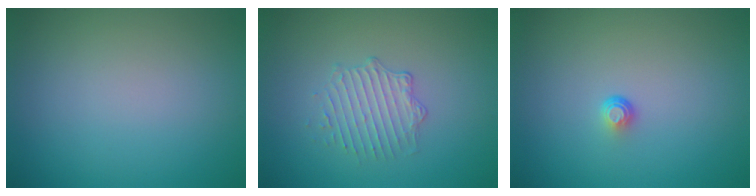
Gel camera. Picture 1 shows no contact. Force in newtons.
{"total": 1.9, "press": 1.4, "slide": 1.4}
{"total": 0.9, "press": 0.5, "slide": 0.7}